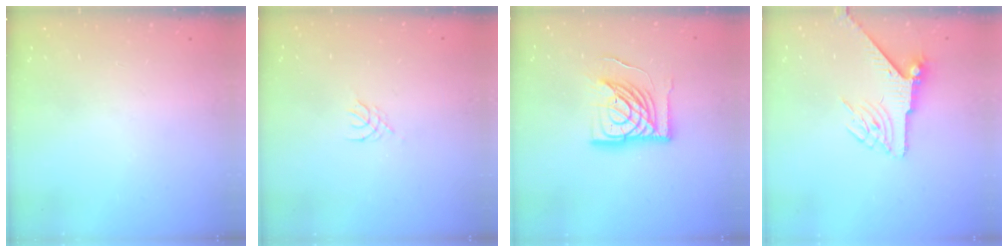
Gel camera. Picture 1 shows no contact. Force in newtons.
{"total": 1.2, "press": 1.2, "slide": 0.3}
{"total": 17.5, "press": 17.4, "slide": 2.2}
{"total": 6.1, "press": 6.1, "slide": 0.4}